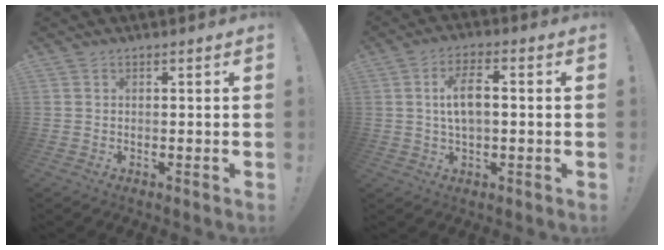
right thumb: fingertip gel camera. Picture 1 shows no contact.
{"total": 7.7, "force": [0.6, 3.4, 6.8], "torque": [-0.113, 0.012, 0.010]}